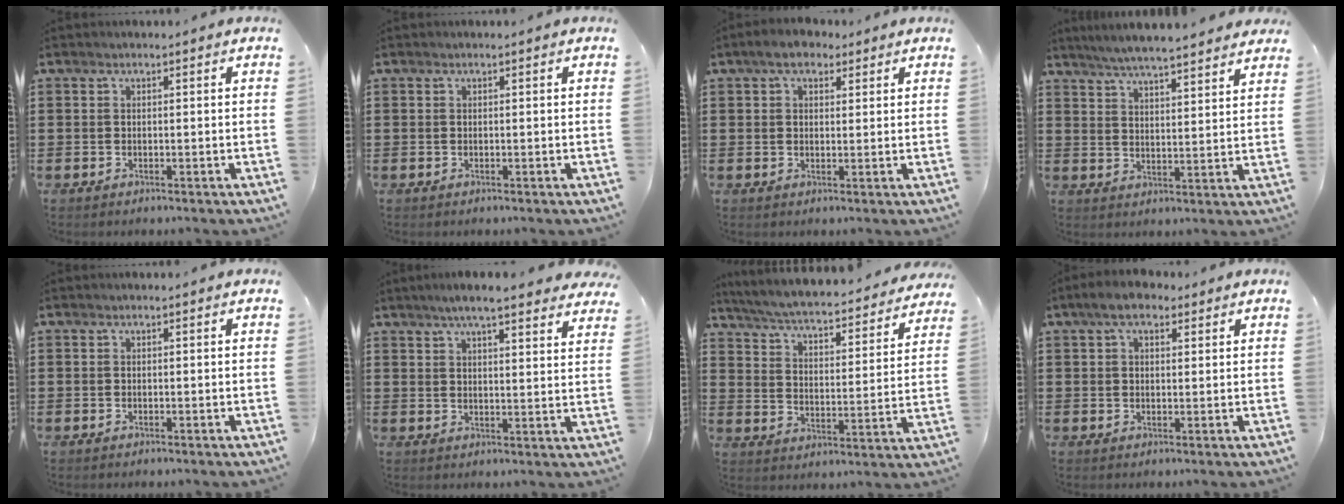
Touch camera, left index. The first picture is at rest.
{"total": 0.0}
{"total": 4.2, "force": [2.8, 2.2, 2.2], "torque": [-0.044, 0.010, 0.050]}
{"total": 5.3, "force": [5.1, -0.2, 1.5], "torque": [-0.047, -0.022, 0.089]}
{"total": 0.0}
{"total": 5.9, "force": [5.1, 0.4, 3.0], "torque": [-0.072, -0.011, 0.092]}
{"total": 4.7, "force": [4.4, -0.4, 1.4], "torque": [-0.050, -0.038, 0.067]}
{"total": 4.9, "force": [3.1, 2.3, 2.9], "torque": [-0.060, 0.009, 0.054]}